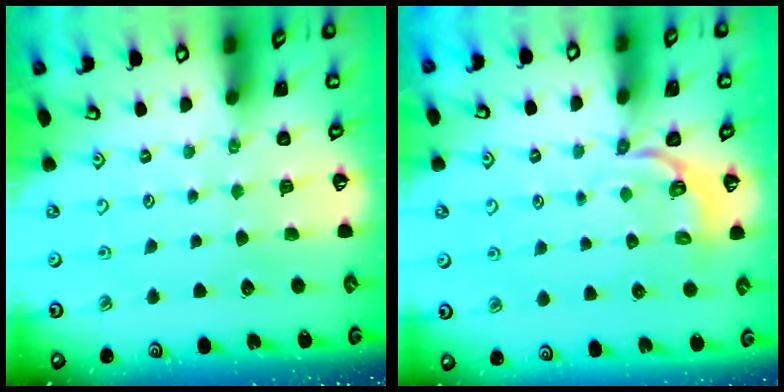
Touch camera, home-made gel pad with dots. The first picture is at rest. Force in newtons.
{"total": 3.4, "press": 2.6, "slide": 2.2}